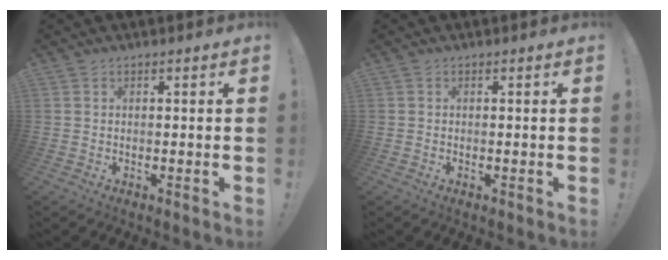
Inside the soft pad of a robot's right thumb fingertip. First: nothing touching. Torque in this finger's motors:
{"motor_torque": [-0.24, -0.08, 0.19, 0.24, 0.02]}